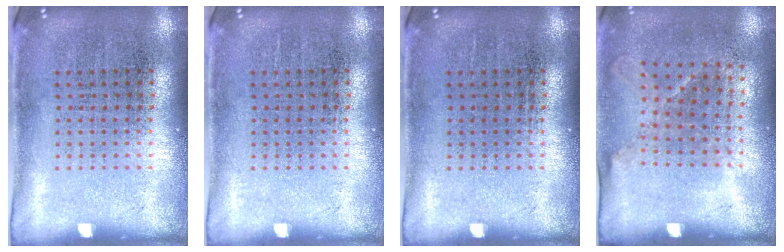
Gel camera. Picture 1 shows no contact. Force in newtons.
{"total": 0.0}
{"total": 0.0}
{"total": 1.2, "press": 0.9, "slide": 0.9}